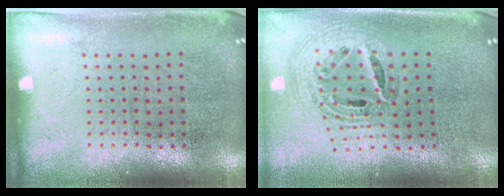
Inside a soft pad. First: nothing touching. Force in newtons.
{"total": 1.5, "press": 1.3, "slide": 0.7}